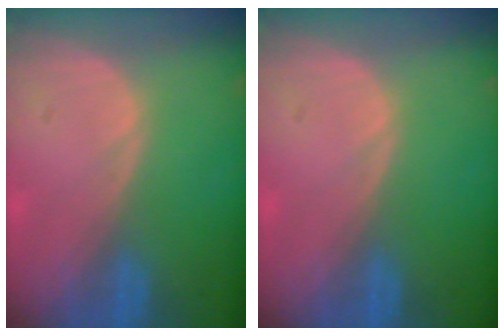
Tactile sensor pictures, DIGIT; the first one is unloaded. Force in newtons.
{"total": 0.0}